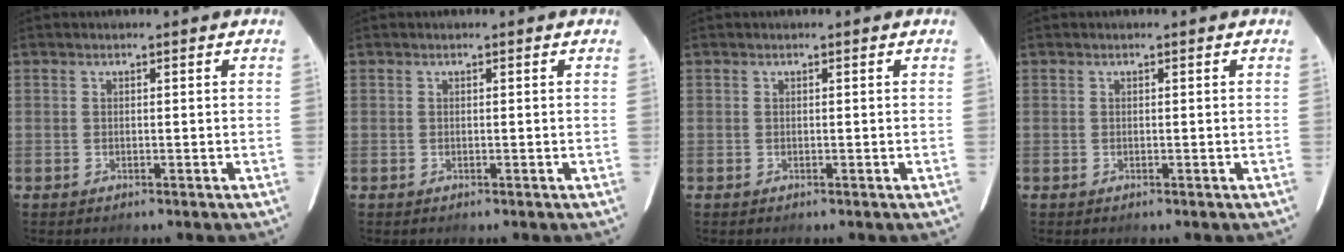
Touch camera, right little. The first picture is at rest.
{"total": 0.0}
{"total": 0.0}
{"total": 0.0}